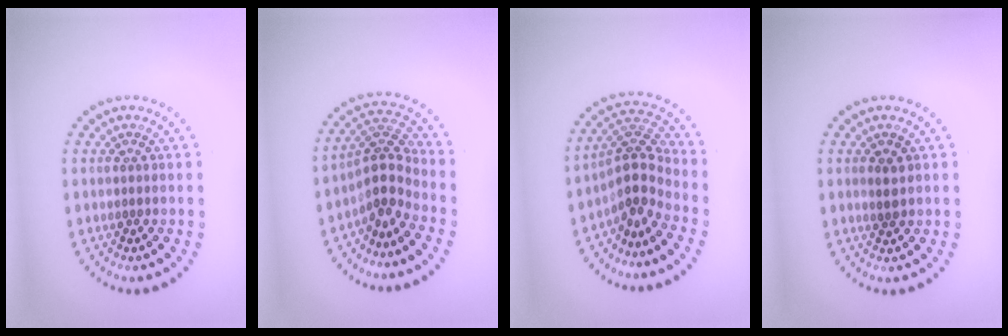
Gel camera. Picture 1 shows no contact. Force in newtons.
{"total": 3.5, "press": 2.4, "slide": 2.5}
{"total": 3.9, "press": 2.7, "slide": 2.8}
{"total": 1.2, "press": 1.2, "slide": 0.4}